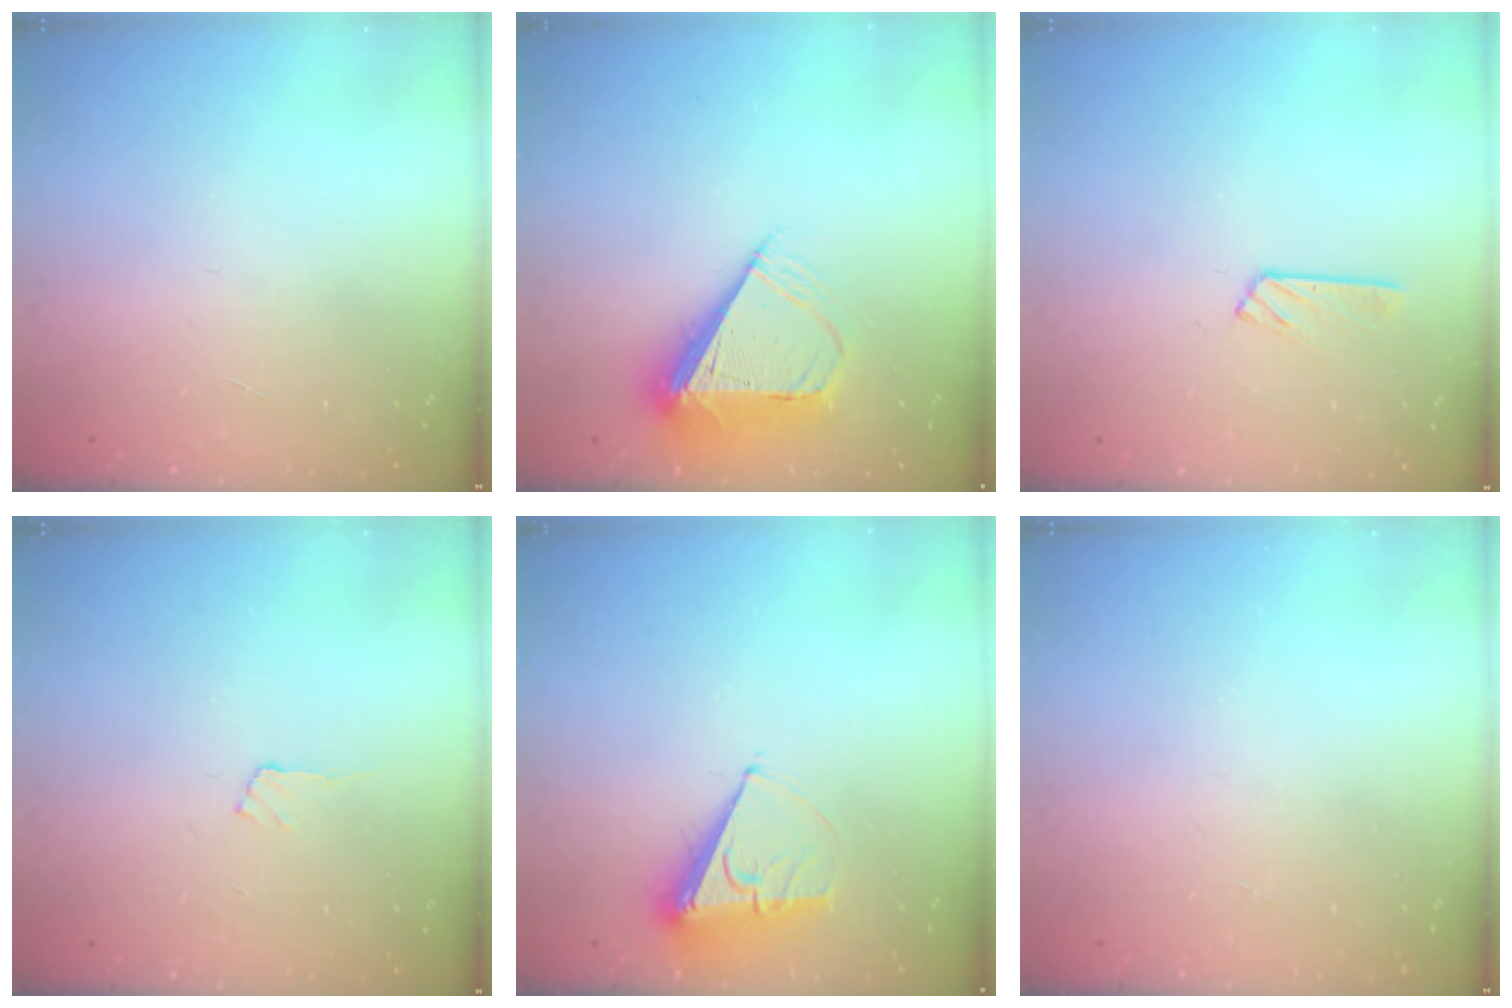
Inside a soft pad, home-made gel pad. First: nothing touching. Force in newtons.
{"total": 10.3, "press": 10.2, "slide": 1.4}
{"total": 2.9, "press": 2.9, "slide": 0.3}
{"total": 5.1, "press": 5.1, "slide": 0.5}
{"total": 9.0, "press": 9.0, "slide": 0.3}
{"total": 0.0}